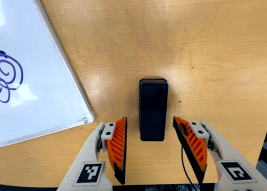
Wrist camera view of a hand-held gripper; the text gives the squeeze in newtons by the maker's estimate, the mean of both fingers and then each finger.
{"total": 0.0}